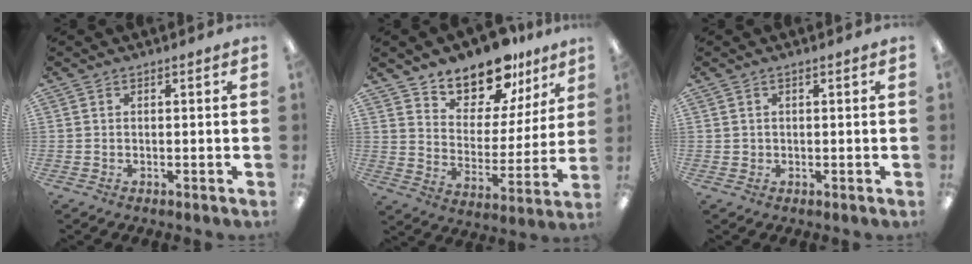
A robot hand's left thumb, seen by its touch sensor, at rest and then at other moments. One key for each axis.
{"total": 13.5, "fx": 12.0, "fy": 5.2, "fz": 3.2, "tx": -0.063, "ty": -0.100, "tz": 0.219}
{"total": 0.8, "fx": 0.3, "fy": 0.7, "fz": 0.3, "tx": -0.006, "ty": 0.006, "tz": 0.003}